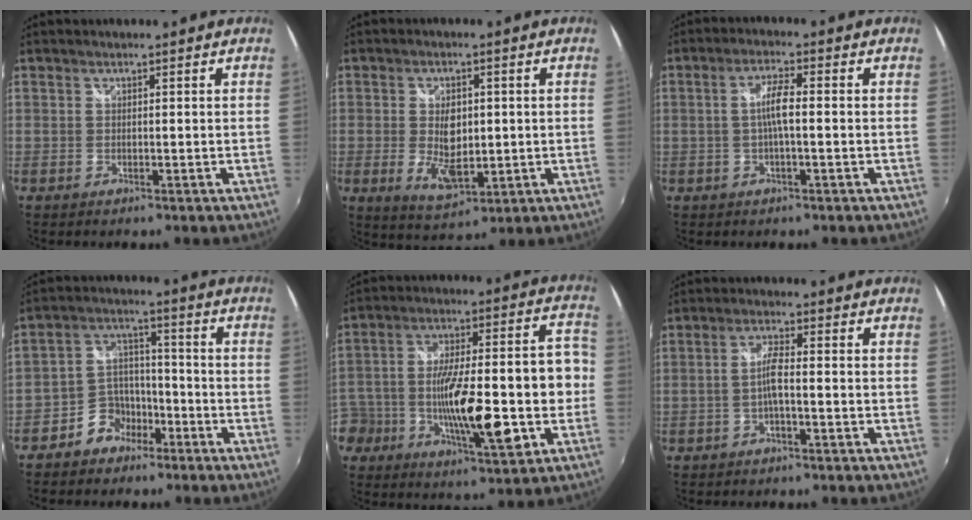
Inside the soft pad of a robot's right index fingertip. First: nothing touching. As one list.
[{"total": 7.6, "force": [-0.4, 4.2, 6.3], "torque": [-0.116, -0.009, 0.000]}, {"total": 4.1, "force": [-0.4, 0.5, 4.1], "torque": [-0.078, 0.006, -0.005]}, {"total": 7.5, "force": [-5.1, 5.2, 1.5], "torque": [-0.029, 0.032, -0.092]}, {"total": 24.3, "force": [-7.4, 8.9, 21.3], "torque": [-0.380, 0.006, -0.113]}, {"total": 3.2, "force": [-1.2, 0.4, 2.9], "torque": [-0.061, 0.004, -0.022]}]